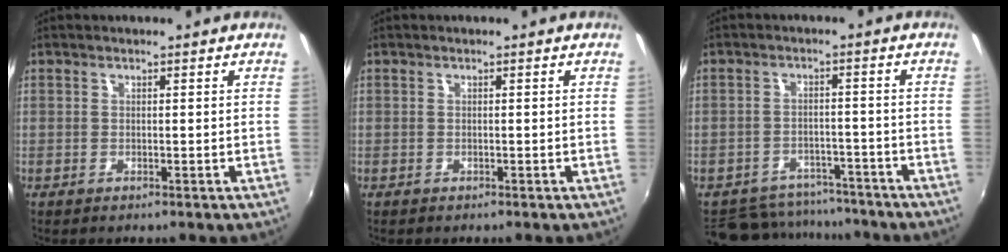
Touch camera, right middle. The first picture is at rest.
{"total": 0.7, "force": [-0.5, 0.6, 0.1], "torque": [-0.002, -0.001, -0.005]}
{"total": 12.5, "force": [-10.8, 5.5, 2.9], "torque": [-0.080, 0.016, -0.145]}